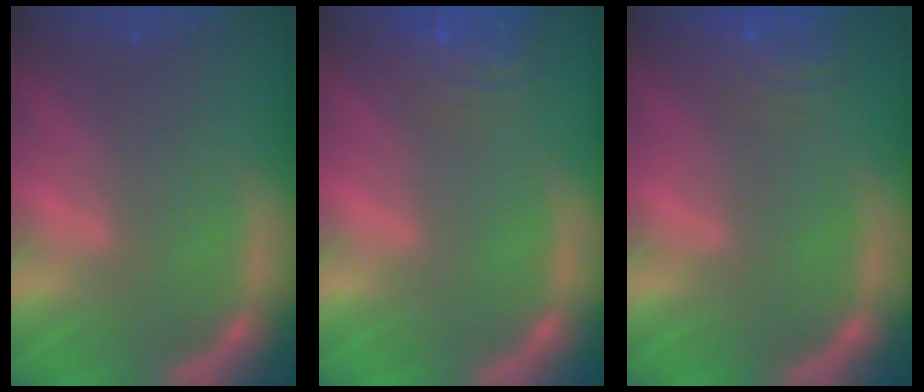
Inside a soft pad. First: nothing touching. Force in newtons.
{"total": 5.6}
{"total": 4.5}